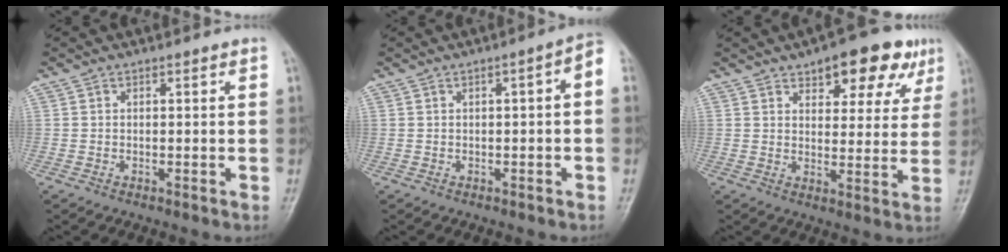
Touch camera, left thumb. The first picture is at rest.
{"total": 3.5, "force": [-0.2, 1.0, 3.4], "torque": [-0.045, 0.024, -0.007]}
{"total": 12.9, "force": [7.5, 5.9, 8.7], "torque": [-0.067, -0.020, 0.099]}